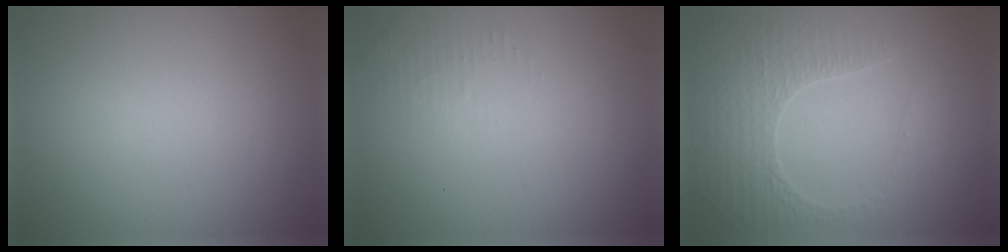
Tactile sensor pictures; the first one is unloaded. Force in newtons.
{"total": 1.3, "press": 1.2, "slide": 0.3}
{"total": 3.4, "press": 3.2, "slide": 1.4}